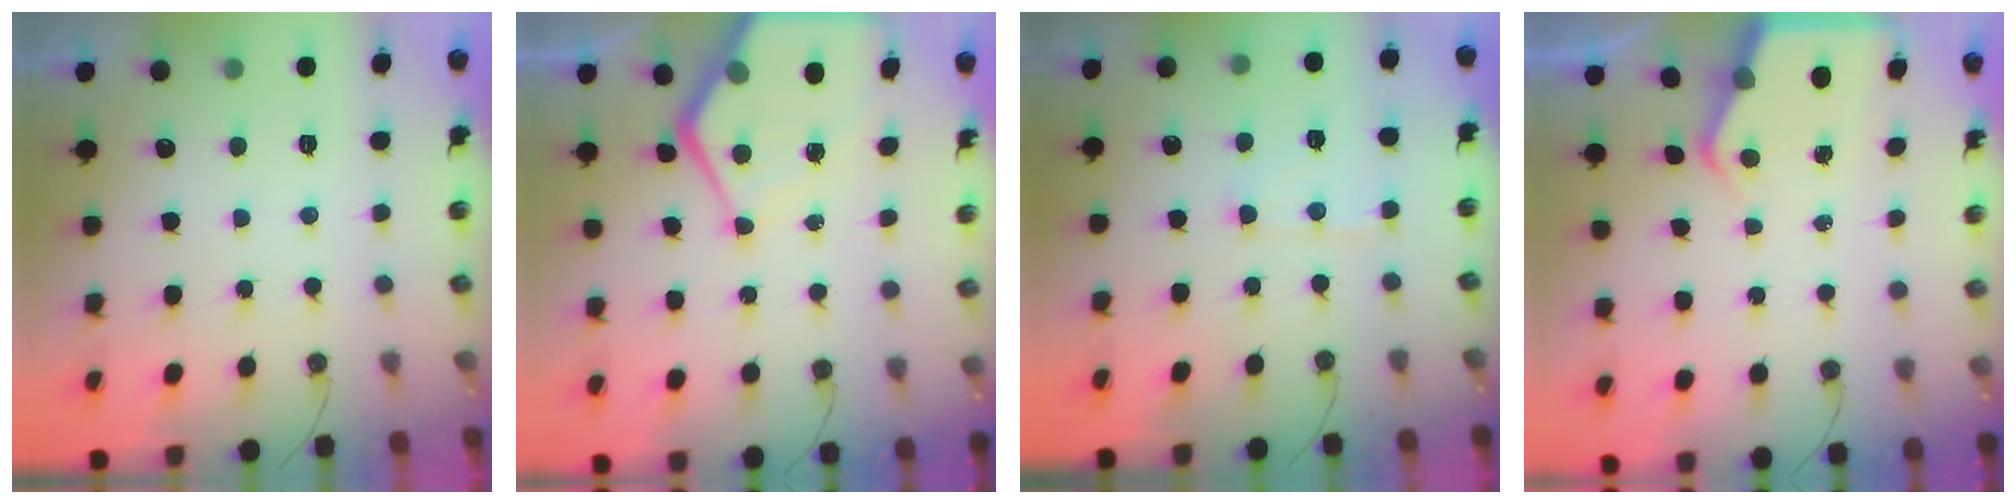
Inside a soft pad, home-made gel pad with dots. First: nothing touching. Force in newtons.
{"total": 11.6, "press": 11.6, "slide": 1.3}
{"total": 6.6, "press": 6.6, "slide": 0.3}
{"total": 4.7, "press": 4.6, "slide": 0.7}